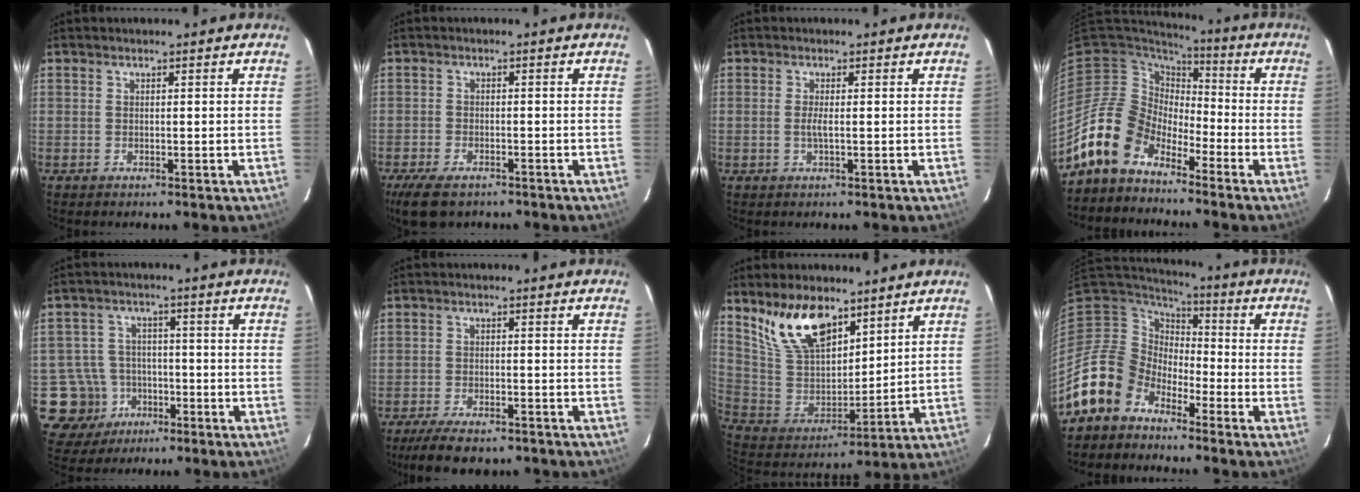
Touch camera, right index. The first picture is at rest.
{"total": 7.3, "force": [-5.3, 3.5, 3.6], "torque": [-0.096, -0.014, -0.094]}
{"total": 1.7, "force": [-0.2, 0.0, 1.7], "torque": [-0.033, -0.002, -0.006]}
{"total": 11.3, "force": [-8.7, 6.7, 2.5], "torque": [-0.060, 0.027, -0.168]}
{"total": 9.3, "force": [-3.7, 8.5, 0.3], "torque": [-0.032, 0.031, -0.053]}
{"total": 8.8, "force": [-7.1, 2.8, 4.4], "torque": [-0.104, -0.016, -0.114]}
{"total": 15.2, "force": [10.1, 7.3, 8.8], "torque": [-0.175, 0.009, 0.210]}
{"total": 10.3, "force": [-7.7, 6.8, 1.1], "torque": [-0.041, 0.028, -0.151]}